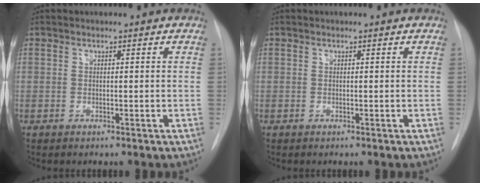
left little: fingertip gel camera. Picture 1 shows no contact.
{"total": 0.0}